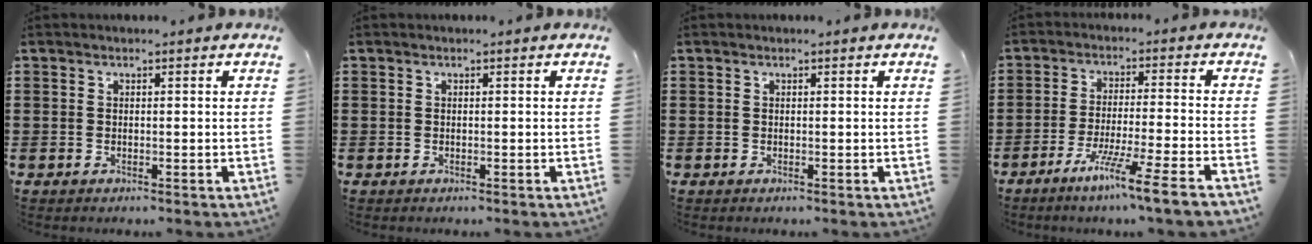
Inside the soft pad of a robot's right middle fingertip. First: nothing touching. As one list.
[{"total": 0.0}, {"total": 0.0}, {"total": 7.8, "force": [-5.8, -0.9, 5.1], "torque": [-0.087, -0.012, -0.110]}]